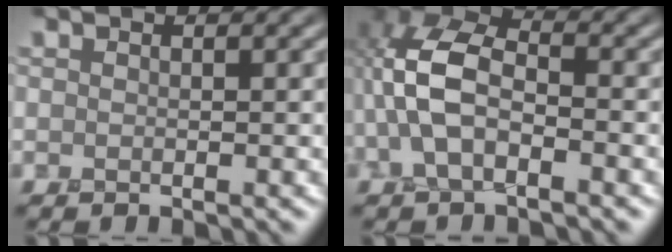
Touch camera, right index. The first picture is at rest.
{"total": 6.6, "force": [-1.3, 3.7, 5.4], "torque": [-0.127, 0.018, -0.033]}